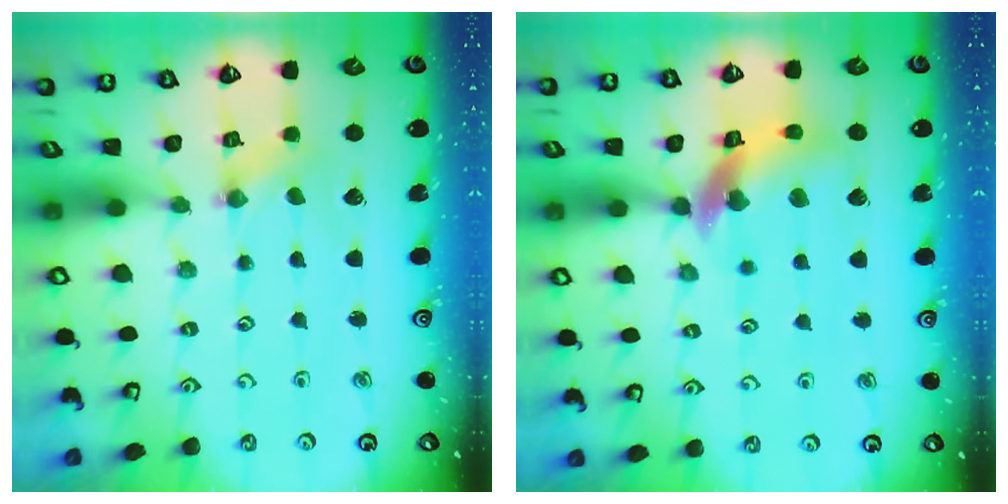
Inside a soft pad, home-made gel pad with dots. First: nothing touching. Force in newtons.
{"total": 11.3, "press": 11.2, "slide": 1.4}